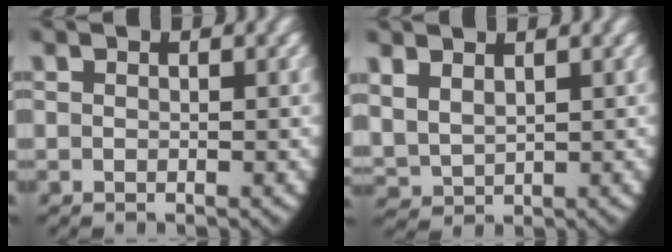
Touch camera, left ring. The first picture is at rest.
{"total": 3.8, "force": [1.4, 3.3, 1.4], "torque": [-0.058, -0.013, 0.039]}